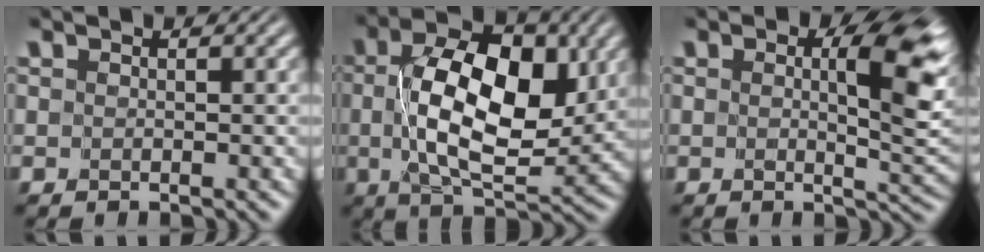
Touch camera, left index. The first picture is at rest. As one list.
[{"total": 10.7, "force": [1.4, 5.6, 9.0], "torque": [-0.144, 0.004, 0.022]}, {"total": 6.9, "force": [1.2, 2.3, 6.5], "torque": [-0.084, -0.002, 0.020]}]